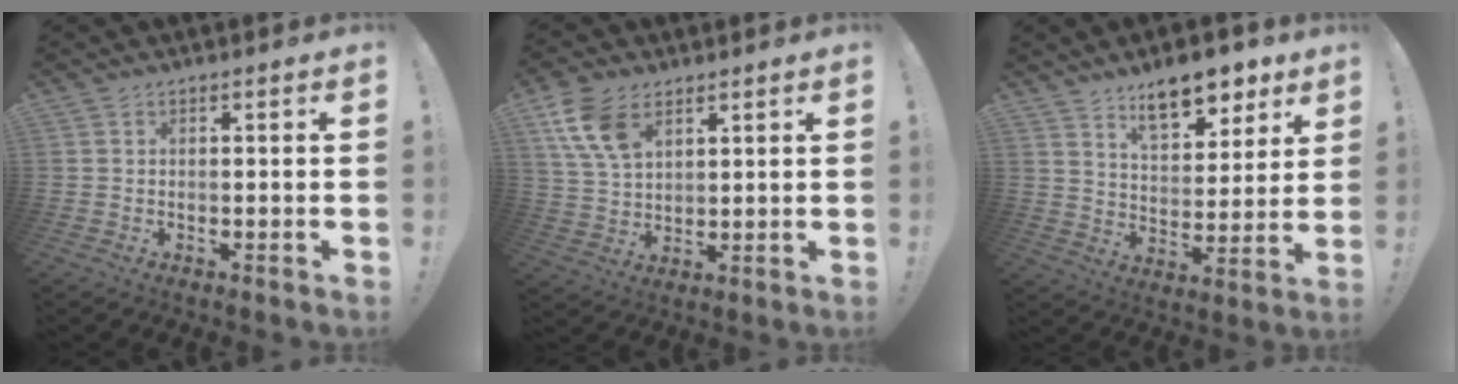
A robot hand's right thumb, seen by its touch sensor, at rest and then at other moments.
{"total": 11.0, "force": [5.8, 6.4, 6.7], "torque": [-0.136, -0.012, 0.115]}
{"total": 13.1, "force": [9.2, 5.9, 7.2], "torque": [-0.099, -0.059, 0.162]}